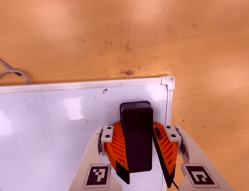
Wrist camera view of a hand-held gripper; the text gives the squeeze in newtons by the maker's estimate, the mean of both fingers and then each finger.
{"total": 14.6, "left": 16.7, "right": 12.5}